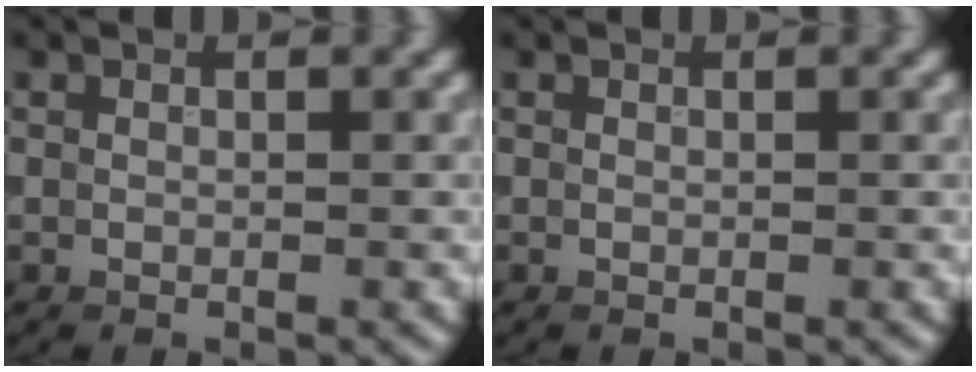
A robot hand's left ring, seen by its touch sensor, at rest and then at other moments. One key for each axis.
{"total": 0.0}